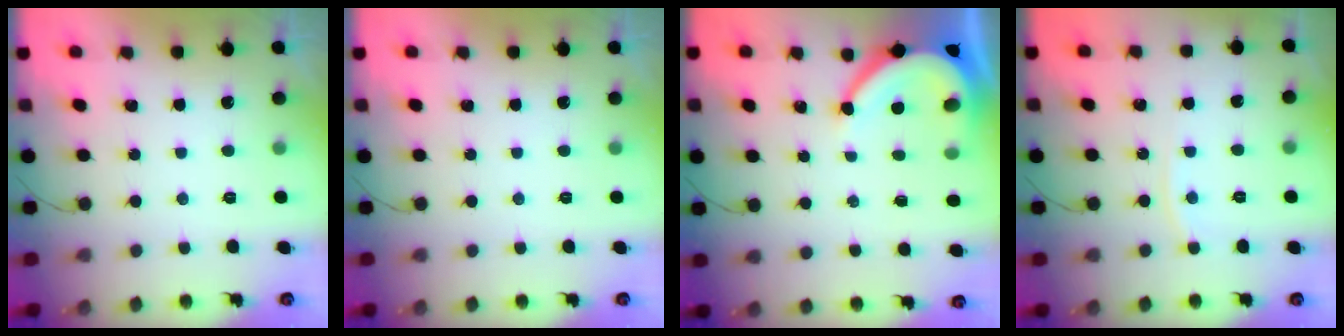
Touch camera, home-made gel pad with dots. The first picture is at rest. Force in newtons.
{"total": 0.0}
{"total": 8.3, "press": 8.3, "slide": 0.6}
{"total": 3.4, "press": 3.4, "slide": 0.0}